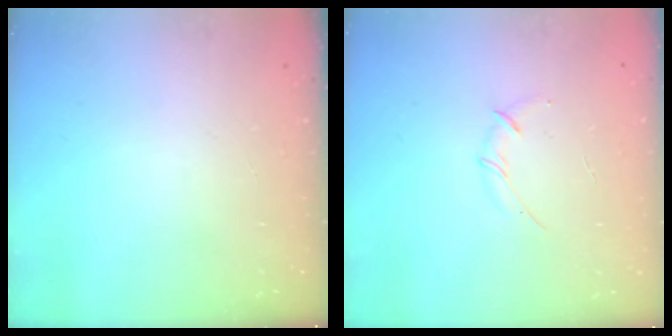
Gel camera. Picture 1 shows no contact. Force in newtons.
{"total": 3.0, "press": 2.9, "slide": 0.8}